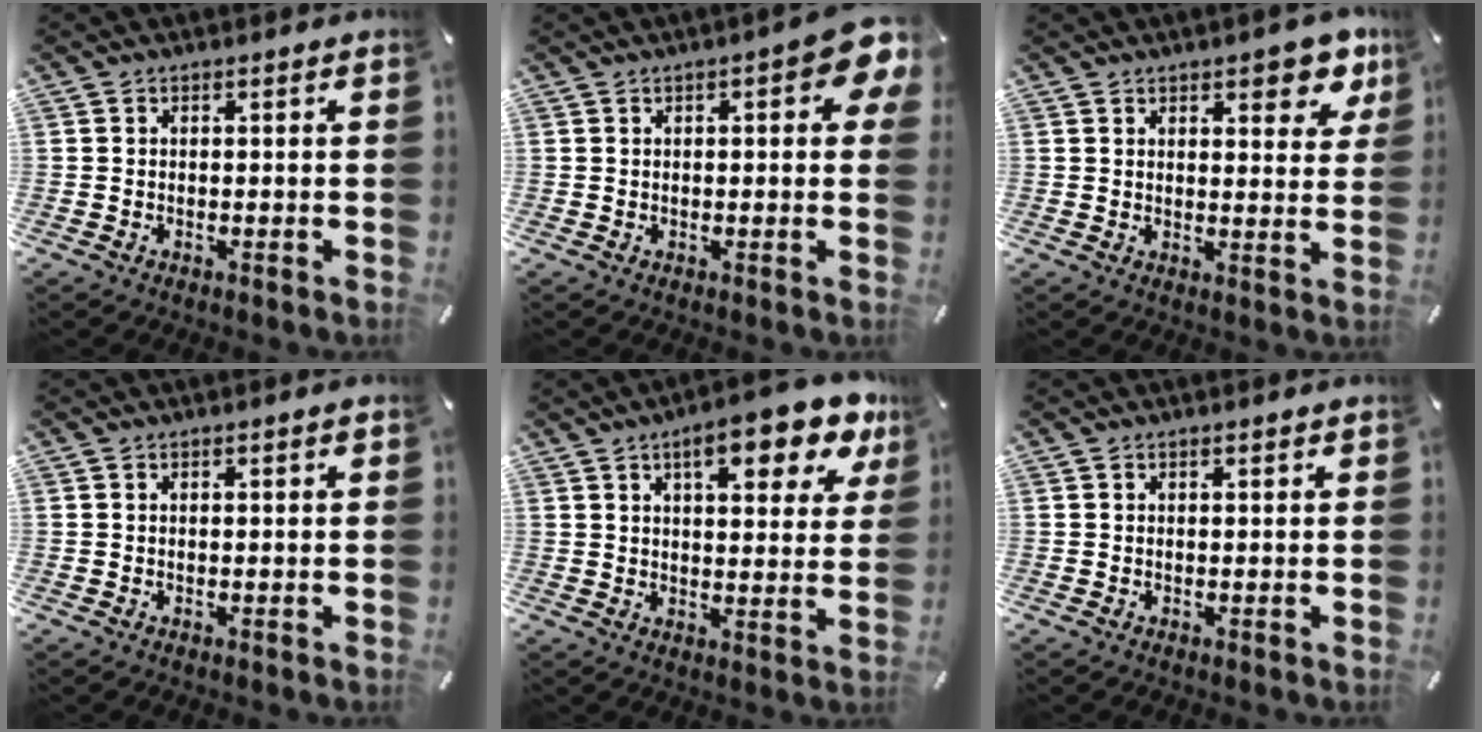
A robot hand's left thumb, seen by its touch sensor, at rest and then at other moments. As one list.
[{"total": 8.2, "force": [2.8, 3.0, 7.1], "torque": [-0.094, -0.007, 0.044]}, {"total": 7.9, "force": [5.3, 3.5, 4.8], "torque": [-0.048, -0.031, 0.085]}, {"total": 0.9, "force": [0.4, 0.2, 0.8], "torque": [-0.015, 0.001, 0.007]}, {"total": 13.5, "force": [8.1, 4.8, 9.7], "torque": [-0.134, -0.036, 0.130]}, {"total": 0.8, "force": [0.5, 0.2, 0.5], "torque": [-0.011, 0.001, 0.008]}]